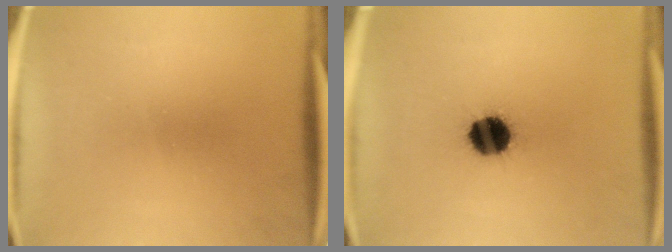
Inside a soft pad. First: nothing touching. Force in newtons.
{"total": 11.0}